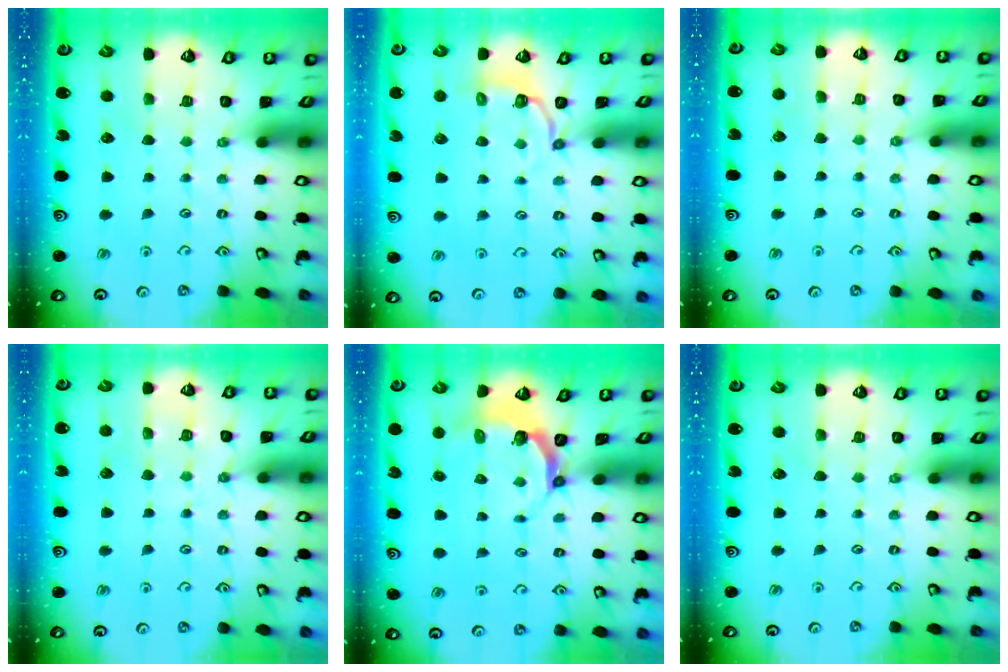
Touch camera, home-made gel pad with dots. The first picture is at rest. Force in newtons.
{"total": 3.1, "press": 1.6, "slide": 2.6}
{"total": 2.8, "press": 2.7, "slide": 0.5}
{"total": 7.0, "press": 7.0, "slide": 0.5}
{"total": 4.7, "press": 3.7, "slide": 2.8}
{"total": 0.0}